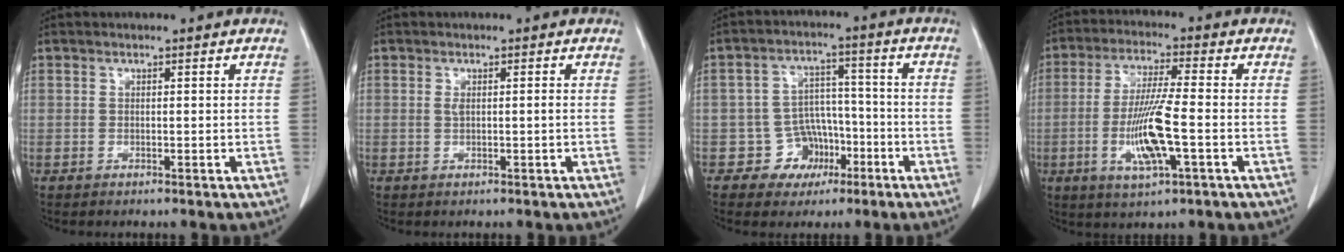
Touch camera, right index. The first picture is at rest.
{"total": 0.7, "force": [0.0, -0.1, 0.7], "torque": [-0.015, 0.001, 0.002]}
{"total": 6.7, "force": [-2.9, 6.0, 0.6], "torque": [0.011, 0.019, -0.036]}
{"total": 10.1, "force": [-2.4, 0.8, 9.7], "torque": [-0.194, -0.008, -0.046]}